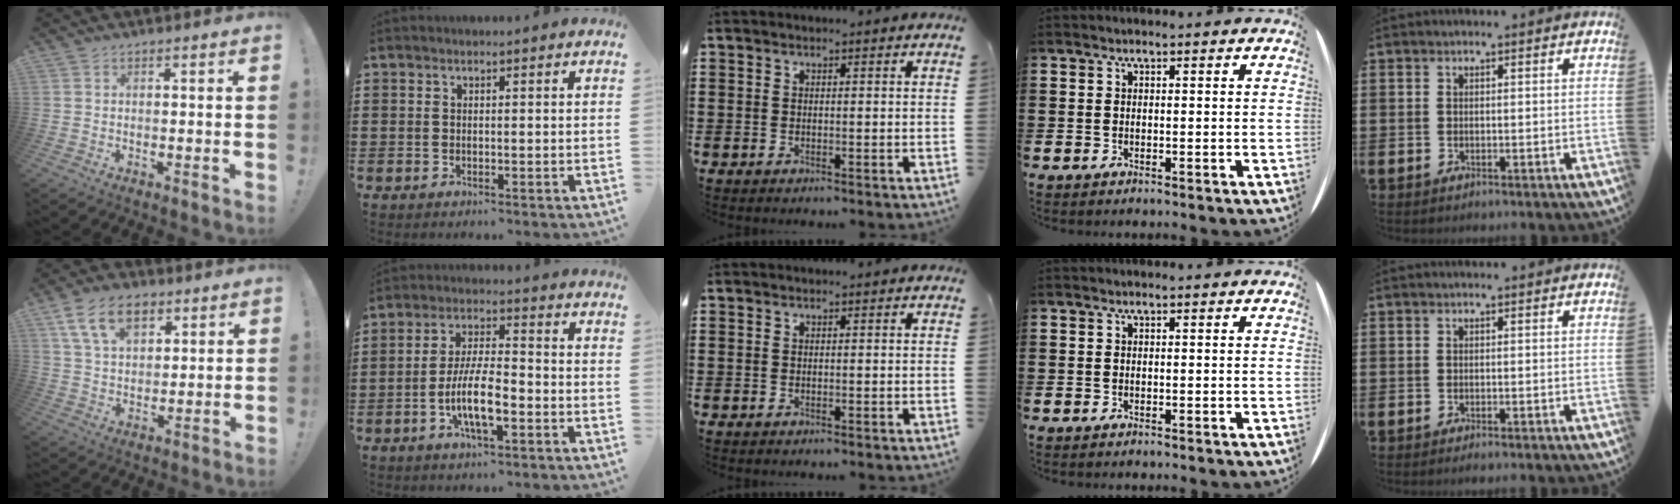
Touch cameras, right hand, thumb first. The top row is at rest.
{"thumb": {"total": 13.9, "force": [7.1, 8.6, 8.3], "torque": [-0.135, -0.016, 0.134]}, "index": {"total": 8.9, "force": [-3.1, 2.7, 7.9], "torque": [-0.162, -0.004, -0.061]}}